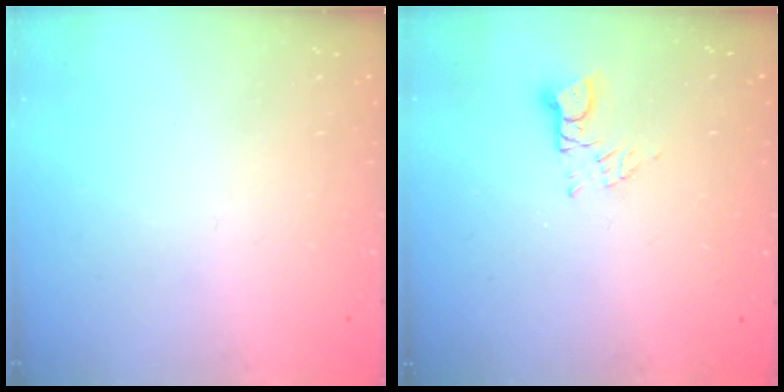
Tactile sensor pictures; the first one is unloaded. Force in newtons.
{"total": 2.8, "press": 2.8, "slide": 0.3}